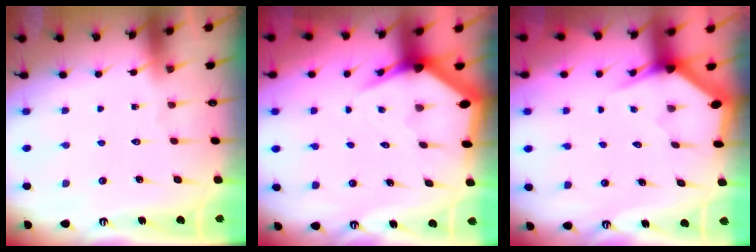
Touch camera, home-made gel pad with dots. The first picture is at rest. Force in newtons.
{"total": 5.5, "press": 5.4, "slide": 0.5}
{"total": 2.9, "press": 2.9, "slide": 0.0}